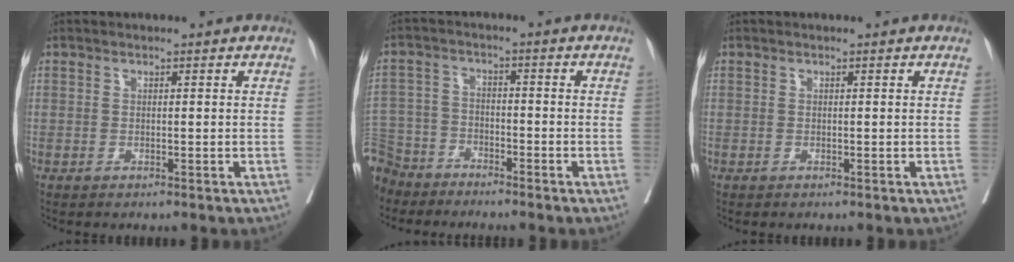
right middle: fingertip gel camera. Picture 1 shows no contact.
{"total": 11.0, "force": [-9.3, 5.6, 2.1], "torque": [-0.071, 0.001, -0.178]}
{"total": 0.0}